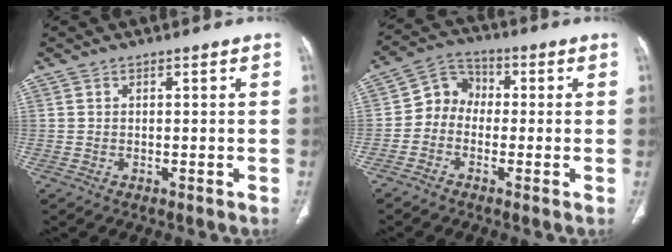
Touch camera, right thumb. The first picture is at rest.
{"total": 6.0, "force": [-1.2, 5.1, 2.8], "torque": [-0.025, 0.025, -0.042]}